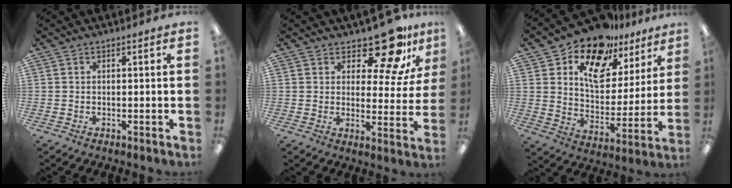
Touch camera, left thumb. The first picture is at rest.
{"total": 14.3, "force": [10.9, 5.4, 7.5], "torque": [-0.105, -0.077, 0.186]}
{"total": 16.7, "force": [11.9, 8.8, 7.7], "torque": [-0.133, -0.071, 0.213]}